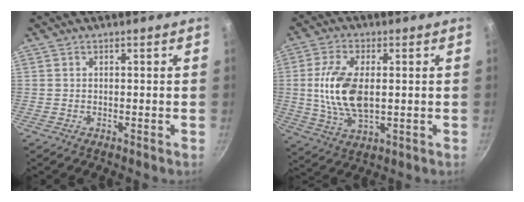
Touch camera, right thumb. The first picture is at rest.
{"total": 12.2, "force": [0.6, 6.3, 10.4], "torque": [-0.203, -0.002, 0.014]}